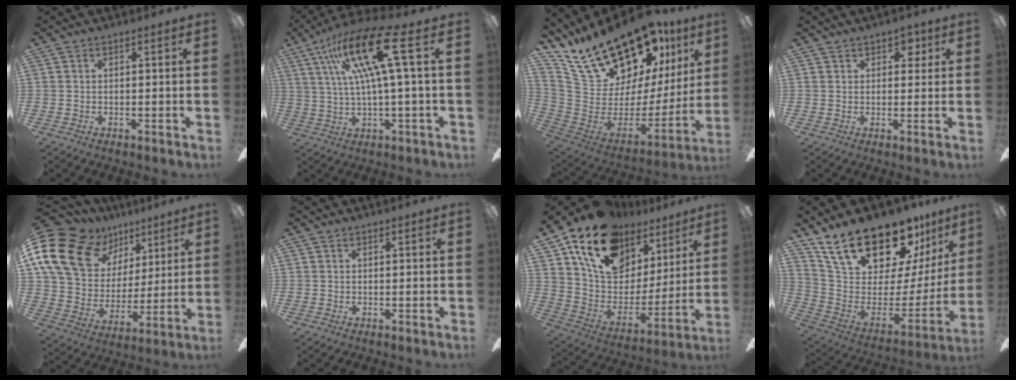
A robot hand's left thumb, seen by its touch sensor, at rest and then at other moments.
{"total": 17.5, "force": [6.4, 3.5, 15.9], "torque": [-0.308, -0.018, 0.088]}
{"total": 23.0, "force": [19.5, 8.1, 9.1], "torque": [-0.169, -0.144, 0.361]}
{"total": 3.4, "force": [2.0, 2.4, 1.3], "torque": [-0.006, -0.001, 0.033]}
{"total": 20.8, "force": [11.7, 14.0, 9.9], "torque": [-0.212, -0.065, 0.225]}
{"total": 0.0}
{"total": 19.3, "force": [13.1, 11.3, 8.4], "torque": [-0.158, -0.077, 0.241]}
{"total": 23.2, "force": [18.3, 8.6, 11.4], "torque": [-0.203, -0.124, 0.333]}